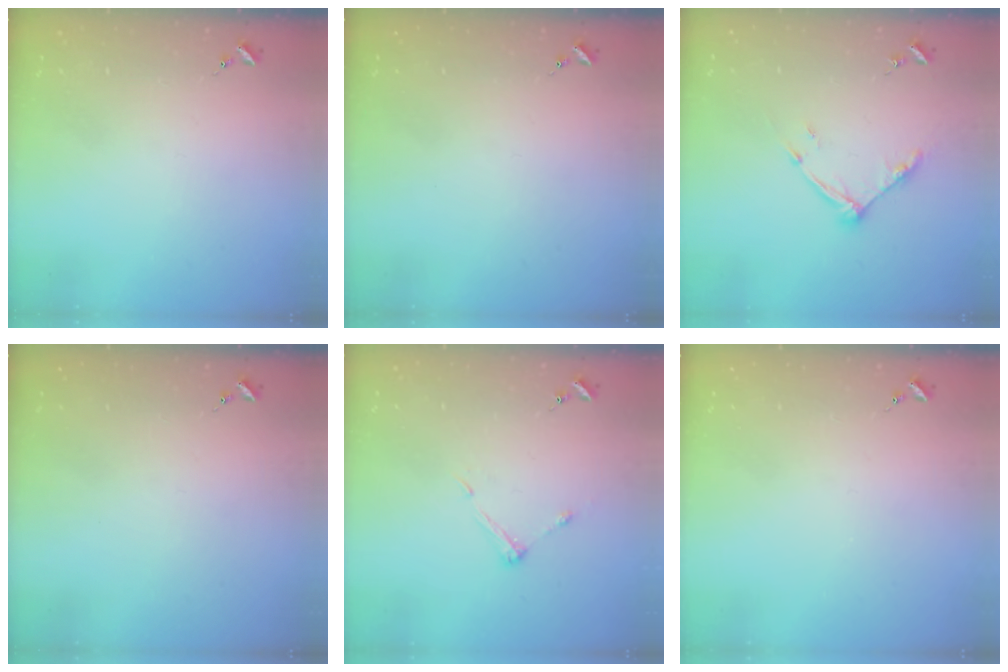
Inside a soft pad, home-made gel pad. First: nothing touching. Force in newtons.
{"total": 0.0}
{"total": 9.0, "press": 9.0, "slide": 0.7}
{"total": 0.0}
{"total": 5.6, "press": 5.5, "slide": 0.7}
{"total": 0.0}